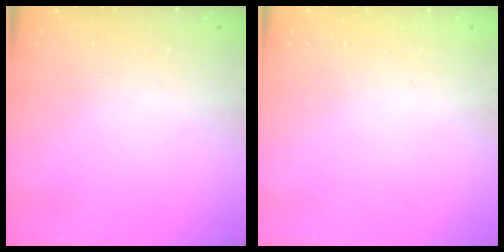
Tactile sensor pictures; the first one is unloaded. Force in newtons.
{"total": 0.0}